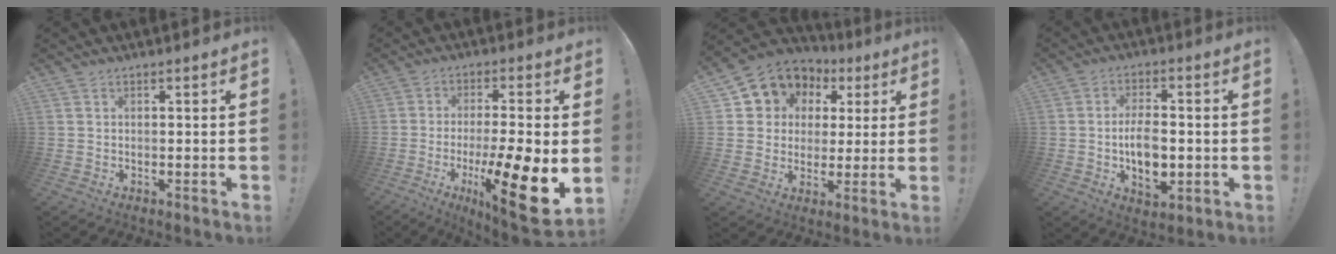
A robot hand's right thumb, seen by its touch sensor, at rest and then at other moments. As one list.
[{"total": 19.1, "force": [-5.8, 4.3, 17.7], "torque": [-0.267, 0.021, -0.079]}, {"total": 9.3, "force": [3.8, 8.2, 2.3], "torque": [-0.042, -0.028, 0.081]}, {"total": 10.3, "force": [-1.7, 5.9, 8.3], "torque": [-0.123, 0.000, -0.027]}]